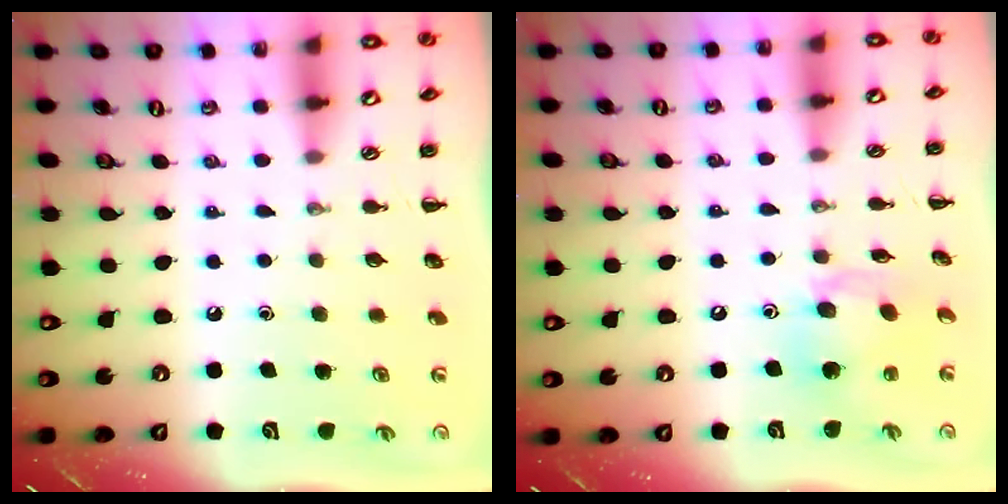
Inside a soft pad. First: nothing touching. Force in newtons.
{"total": 13.0, "press": 12.5, "slide": 3.3}